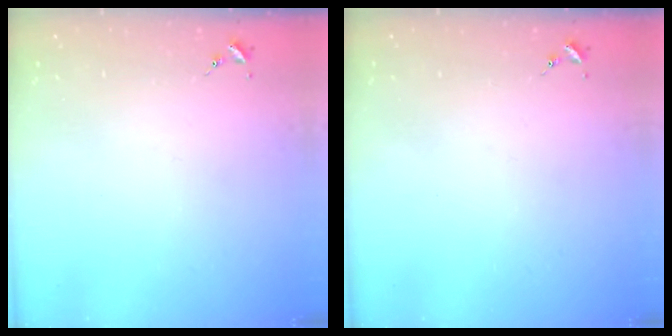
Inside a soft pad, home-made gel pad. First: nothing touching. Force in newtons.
{"total": 0.0}